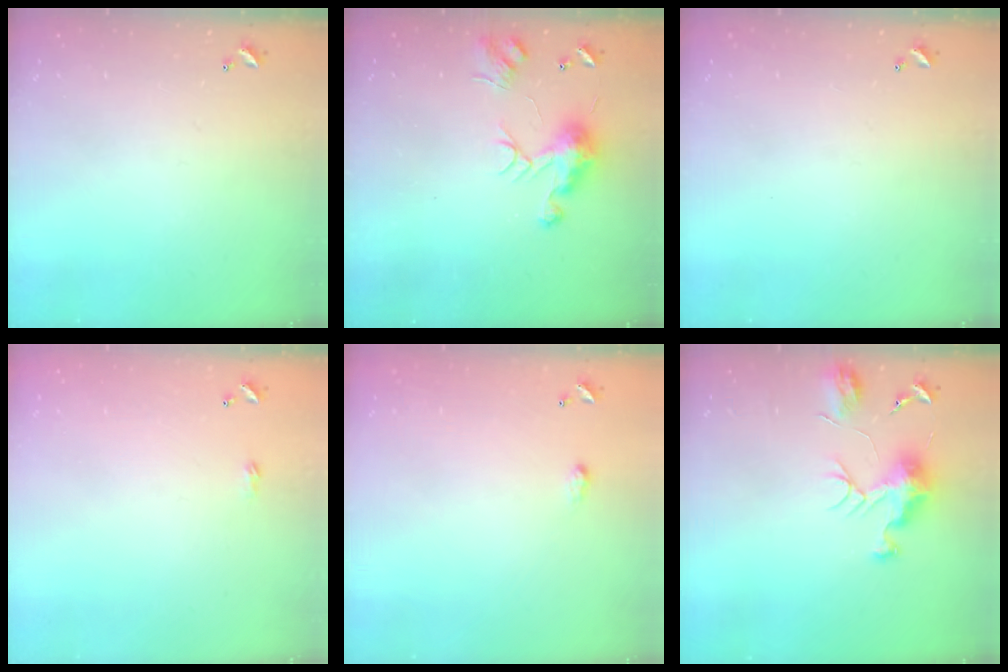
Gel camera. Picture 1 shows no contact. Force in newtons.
{"total": 8.4, "press": 8.3, "slide": 0.4}
{"total": 0.0}
{"total": 2.3, "press": 2.3, "slide": 0.4}
{"total": 1.3, "press": 1.3, "slide": 0.2}
{"total": 8.7, "press": 8.7, "slide": 0.7}